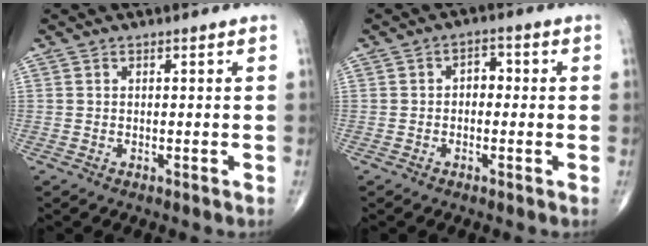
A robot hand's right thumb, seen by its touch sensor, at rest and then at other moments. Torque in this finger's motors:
{"motor_torque": [-0.18, 0.19, 0.12, 0.10, 0.06]}